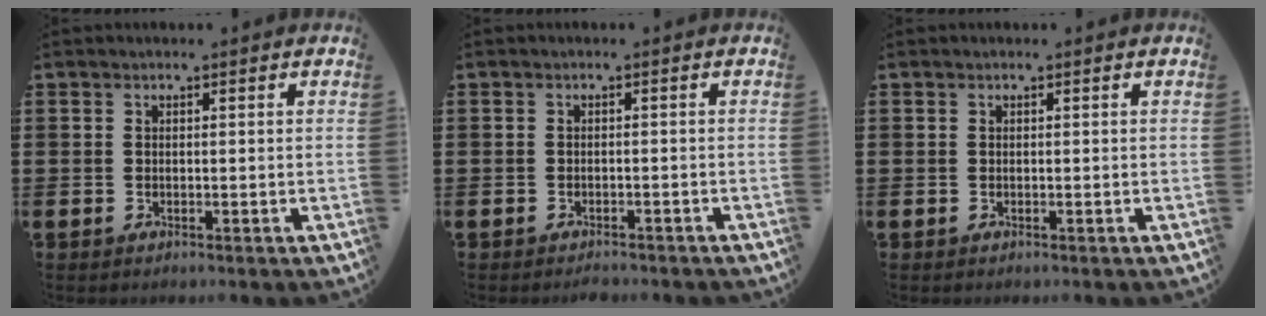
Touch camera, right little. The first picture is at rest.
{"total": 1.0, "force": [-1.0, 0.1, 0.1], "torque": [-0.005, 0.000, -0.020]}
{"total": 0.0}